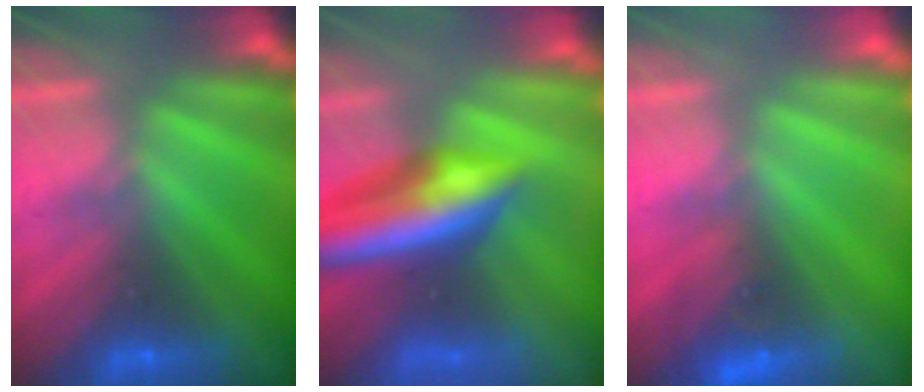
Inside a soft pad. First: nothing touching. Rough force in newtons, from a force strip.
{"total": 9.3}
{"total": 2.6}